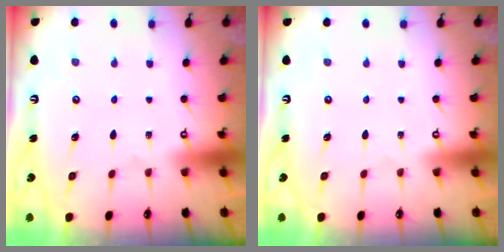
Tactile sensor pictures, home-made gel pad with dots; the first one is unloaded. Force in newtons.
{"total": 0.0}